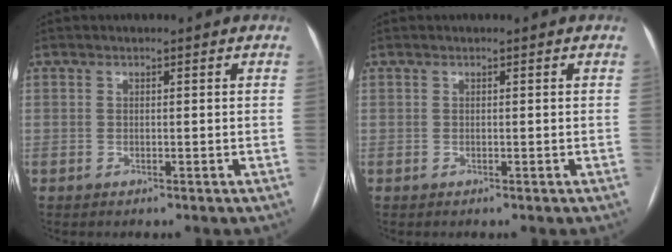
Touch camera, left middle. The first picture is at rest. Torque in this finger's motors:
{"motor_torque": [0.05, 0.05, 0.03, 0.01]}